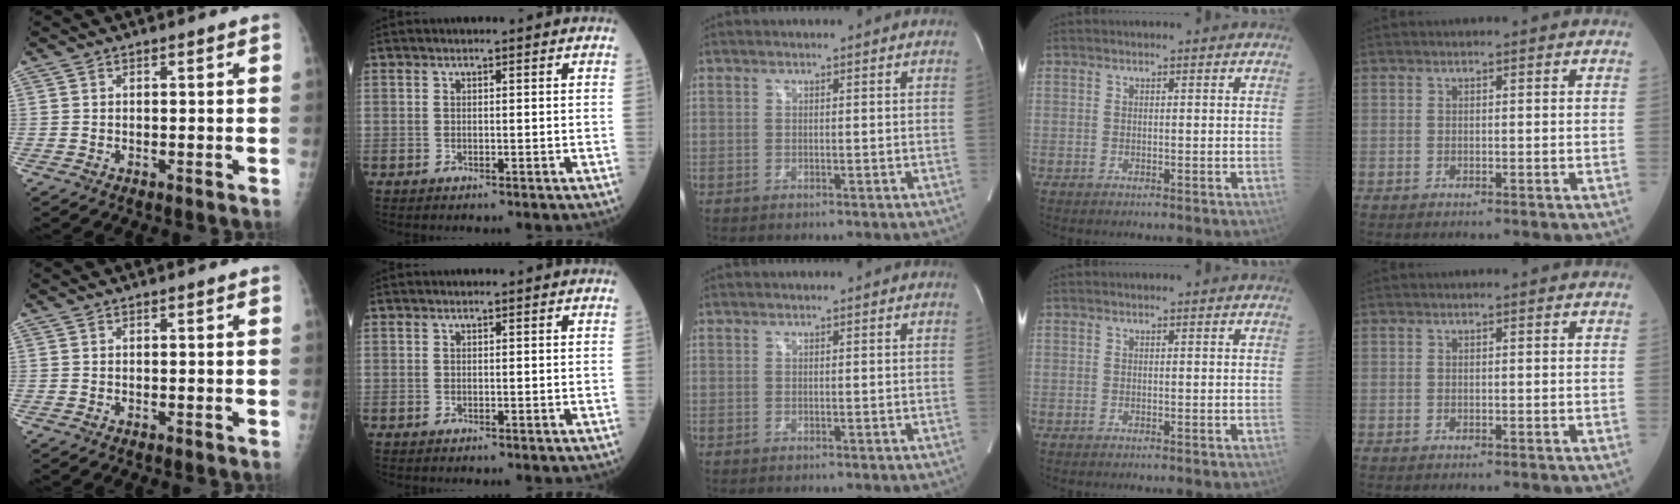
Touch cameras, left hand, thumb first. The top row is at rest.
{}